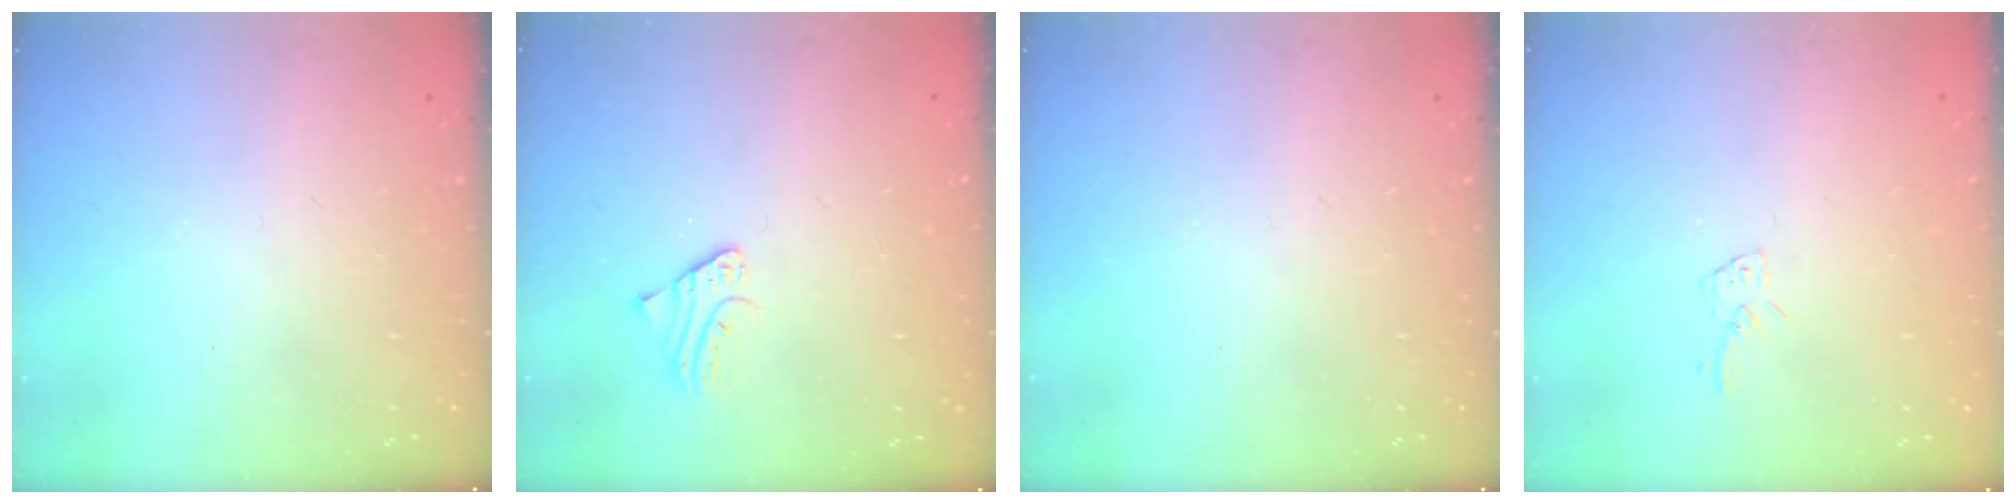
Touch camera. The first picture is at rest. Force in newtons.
{"total": 2.2, "press": 2.2, "slide": 0.2}
{"total": 0.0}
{"total": 4.2, "press": 4.2, "slide": 0.2}